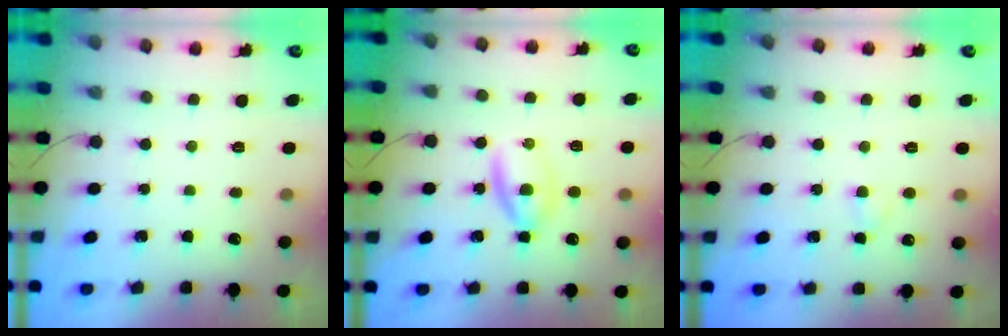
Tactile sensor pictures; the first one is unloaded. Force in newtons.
{"total": 3.0, "press": 2.9, "slide": 0.9}
{"total": 1.9, "press": 1.7, "slide": 0.9}